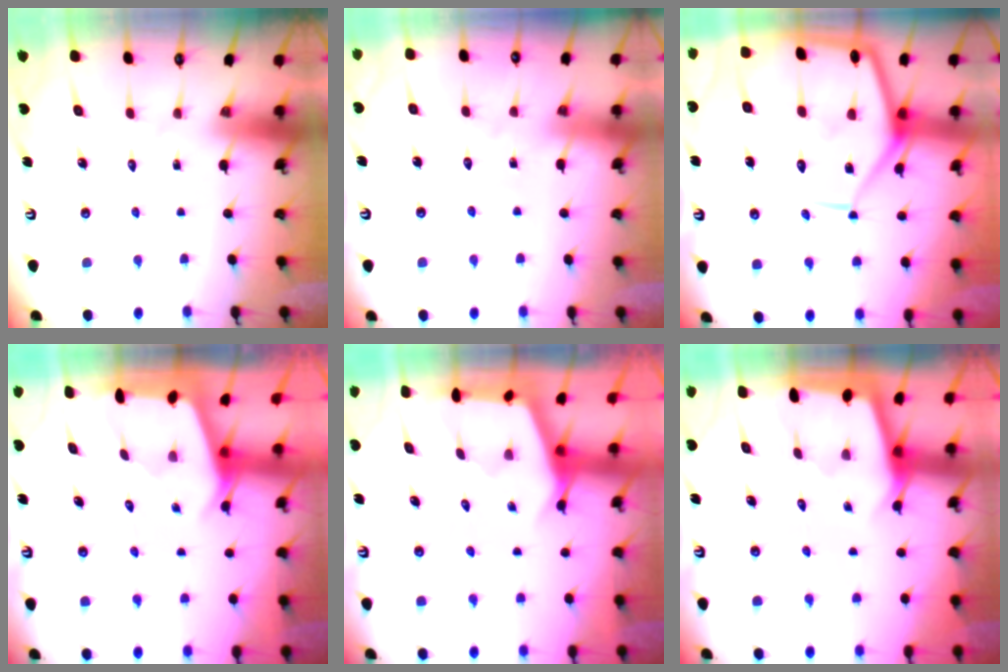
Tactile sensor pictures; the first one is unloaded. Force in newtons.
{"total": 2.7, "press": 2.7, "slide": 0.4}
{"total": 17.3, "press": 17.2, "slide": 1.7}
{"total": 2.5, "press": 2.5, "slide": 0.2}
{"total": 3.1, "press": 3.0, "slide": 0.4}
{"total": 3.5, "press": 3.5, "slide": 0.4}